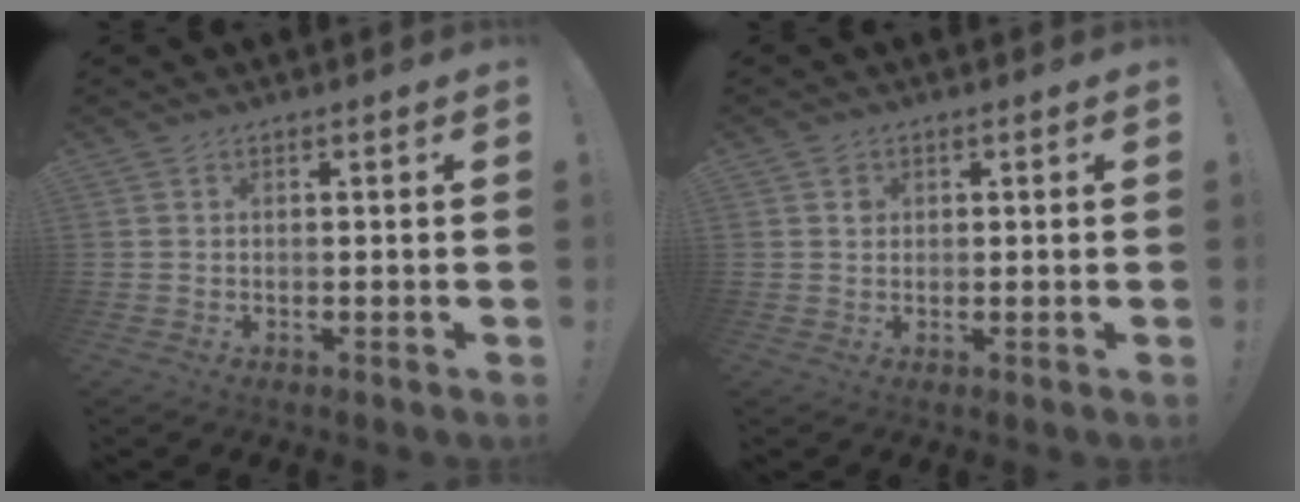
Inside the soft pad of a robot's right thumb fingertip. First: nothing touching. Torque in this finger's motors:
{"motor_torque": [0.24, 0.50, 0.24, -0.18, 0.00]}